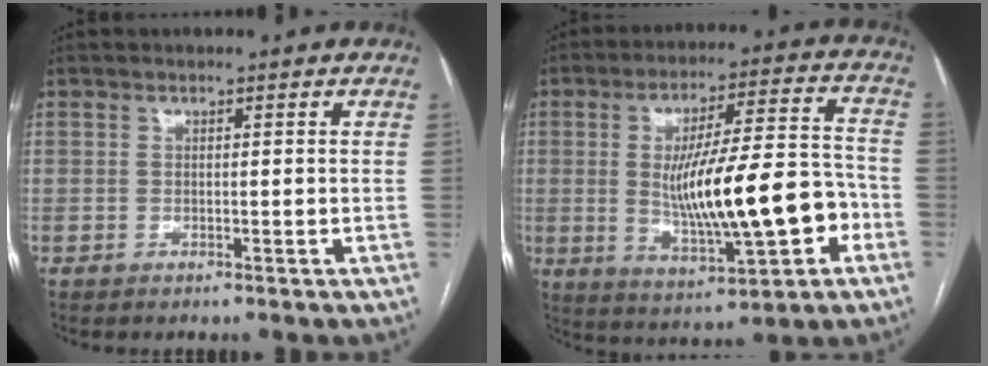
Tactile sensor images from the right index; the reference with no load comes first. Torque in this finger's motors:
{"motor_torque": [2.14, 0.00, 1.05, 0.21]}